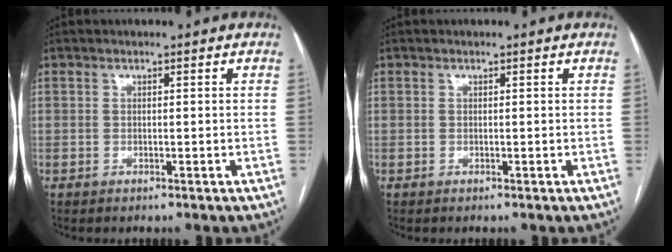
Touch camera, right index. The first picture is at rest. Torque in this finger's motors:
{"motor_torque": [0.00, 0.00, 0.00, 0.00]}